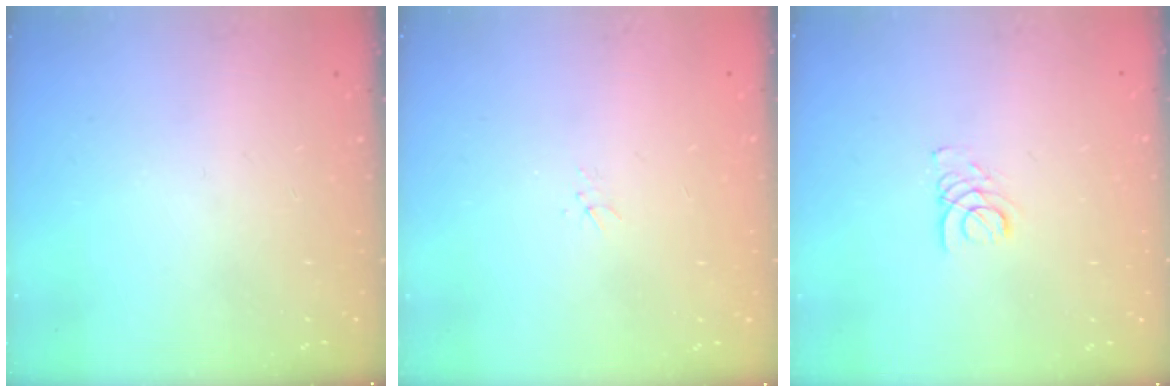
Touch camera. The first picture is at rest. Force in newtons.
{"total": 1.5, "press": 1.5, "slide": 0.2}
{"total": 1.9, "press": 1.9, "slide": 0.2}